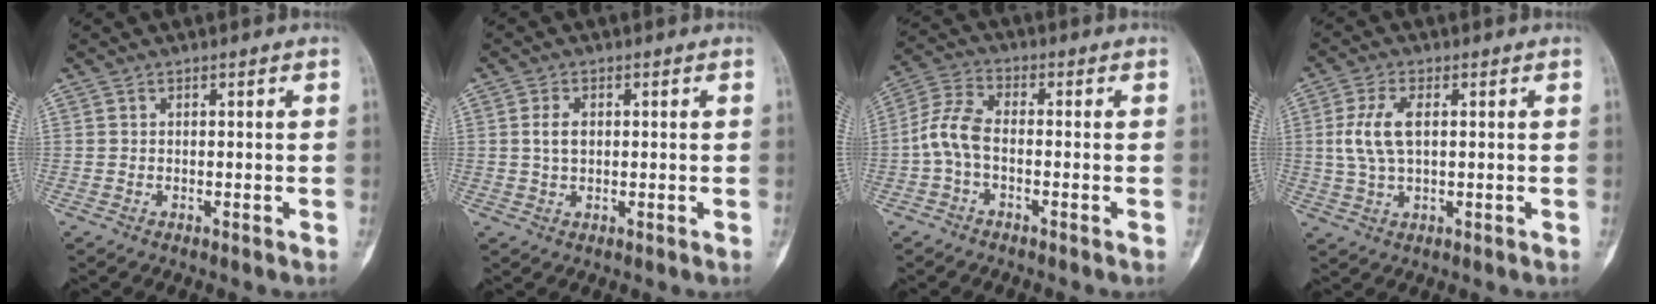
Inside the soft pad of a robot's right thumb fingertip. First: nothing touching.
{"total": 3.1, "force": [0.4, 2.0, 2.3], "torque": [-0.041, 0.002, 0.008]}
{"total": 6.6, "force": [-1.5, 3.4, 5.5], "torque": [-0.120, 0.021, -0.041]}
{"total": 7.3, "force": [1.1, 3.5, 6.3], "torque": [-0.142, 0.003, 0.021]}